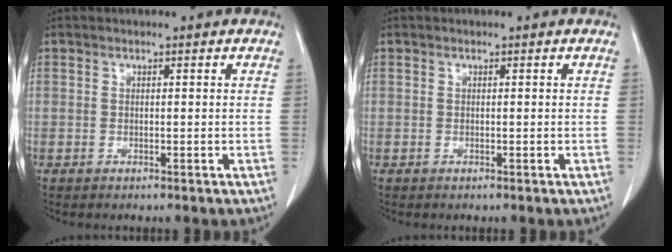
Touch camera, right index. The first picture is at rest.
{"total": 0.0}